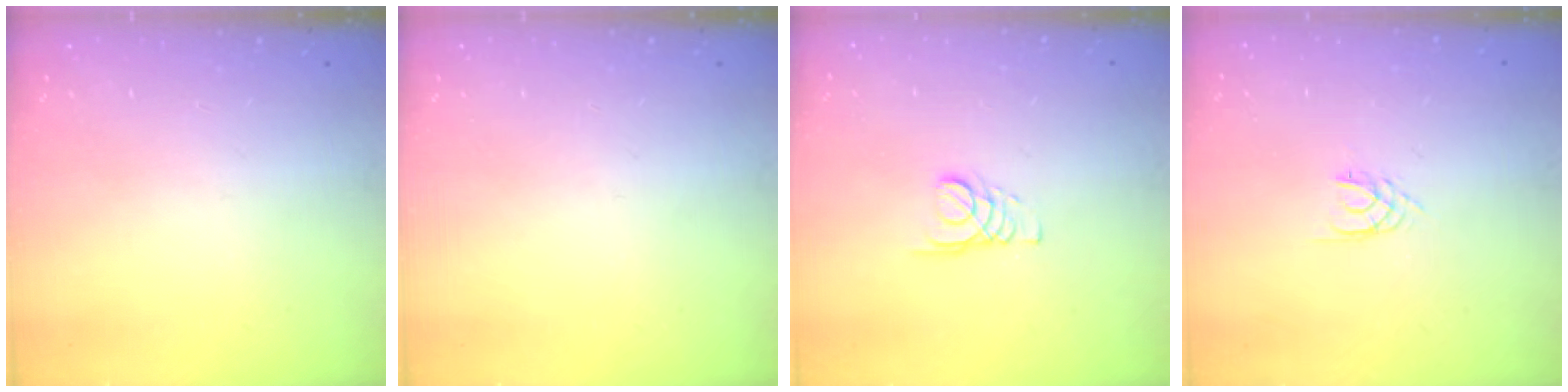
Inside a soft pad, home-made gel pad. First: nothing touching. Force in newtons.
{"total": 0.0}
{"total": 1.8, "press": 1.7, "slide": 0.1}
{"total": 2.4, "press": 2.4, "slide": 0.3}